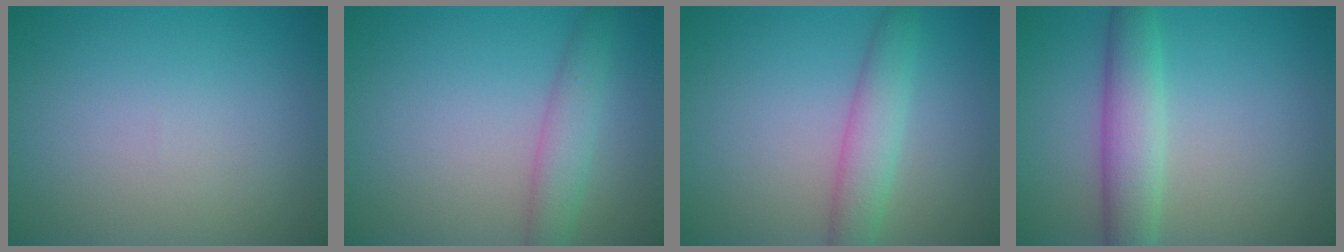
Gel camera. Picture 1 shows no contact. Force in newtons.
{"total": 2.7, "press": 2.7, "slide": 0.1}
{"total": 3.5, "press": 3.5, "slide": 0.1}
{"total": 4.3, "press": 4.3, "slide": 0.0}